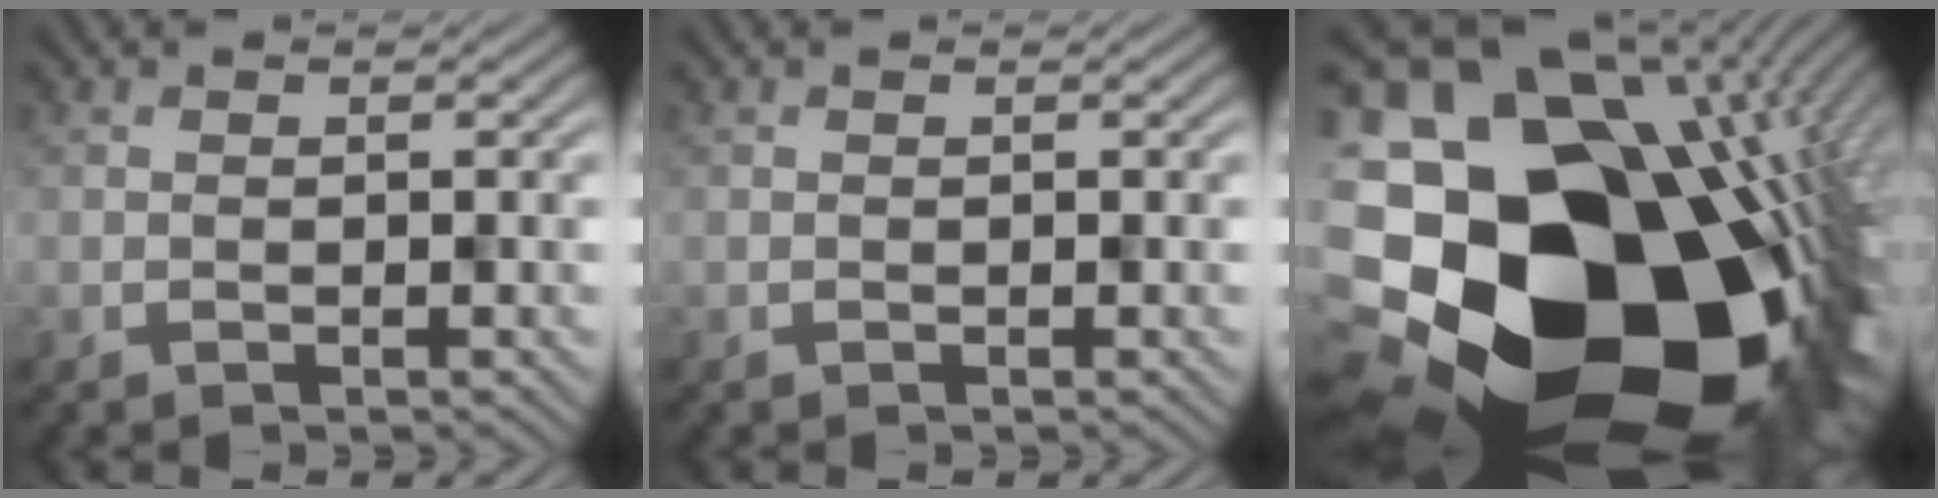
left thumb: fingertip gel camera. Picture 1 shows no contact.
{"total": 0.0}
{"total": 22.4, "force": [-3.2, 18.1, 12.8], "torque": [-0.211, -0.054, -0.071]}